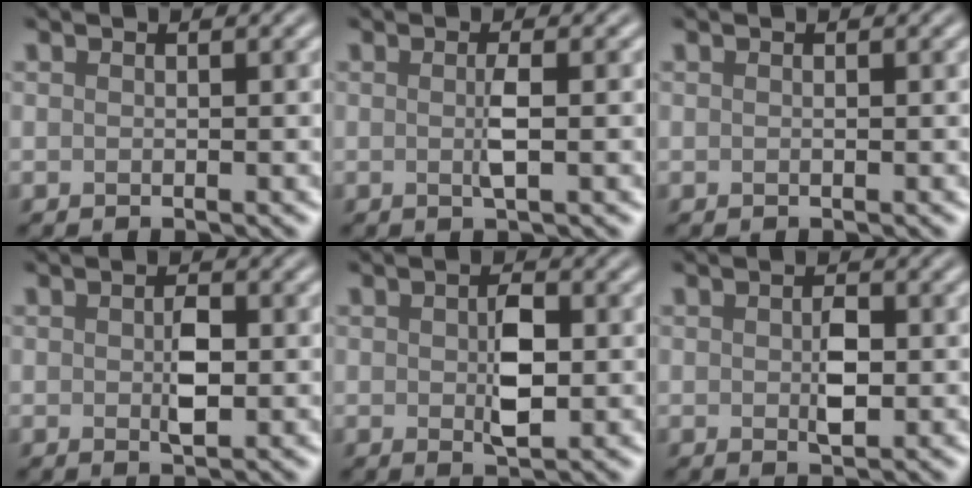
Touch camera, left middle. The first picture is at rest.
{"total": 1.7, "force": [0.1, 0.2, 1.7], "torque": [-0.035, -0.004, -0.001]}
{"total": 0.0}
{"total": 2.2, "force": [0.0, 1.1, 1.9], "torque": [-0.038, -0.003, 0.000]}
{"total": 3.1, "force": [0.1, 1.5, 2.7], "torque": [-0.053, -0.004, 0.002]}
{"total": 2.1, "force": [0.0, 1.1, 1.8], "torque": [-0.036, -0.003, 0.000]}